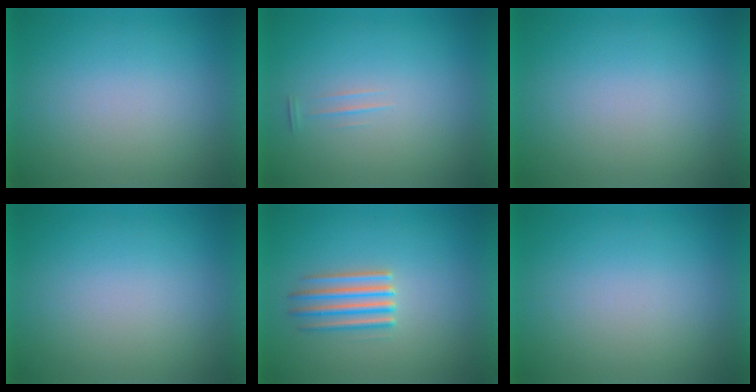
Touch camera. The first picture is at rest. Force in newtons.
{"total": 1.4}
{"total": 0.0}
{"total": 0.0}
{"total": 2.7}
{"total": 1.2}